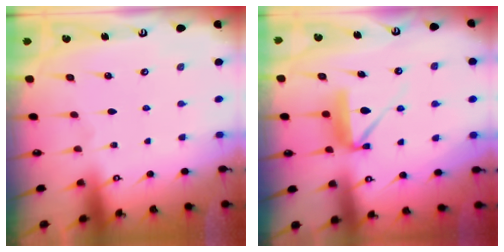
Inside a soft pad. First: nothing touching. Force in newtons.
{"total": 8.7, "press": 8.6, "slide": 0.6}